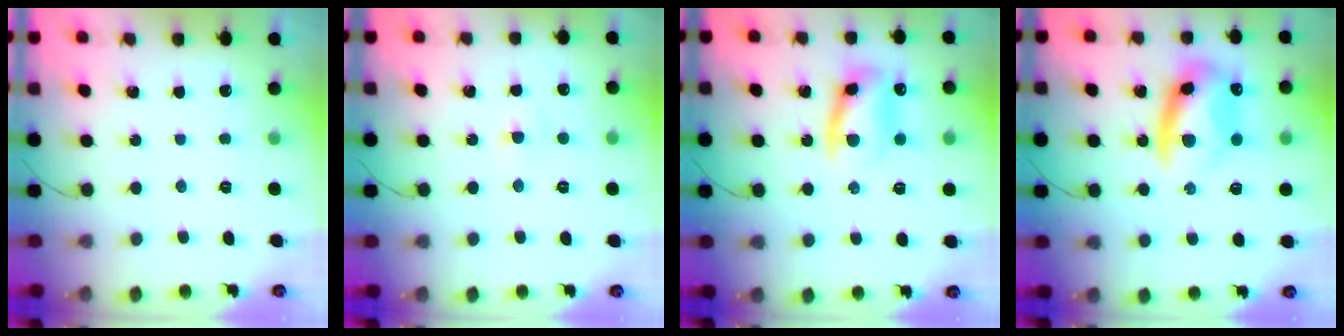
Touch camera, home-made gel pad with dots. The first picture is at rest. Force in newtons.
{"total": 2.5, "press": 2.3, "slide": 1.0}
{"total": 11.9, "press": 11.7, "slide": 2.0}
{"total": 12.9, "press": 12.5, "slide": 3.2}